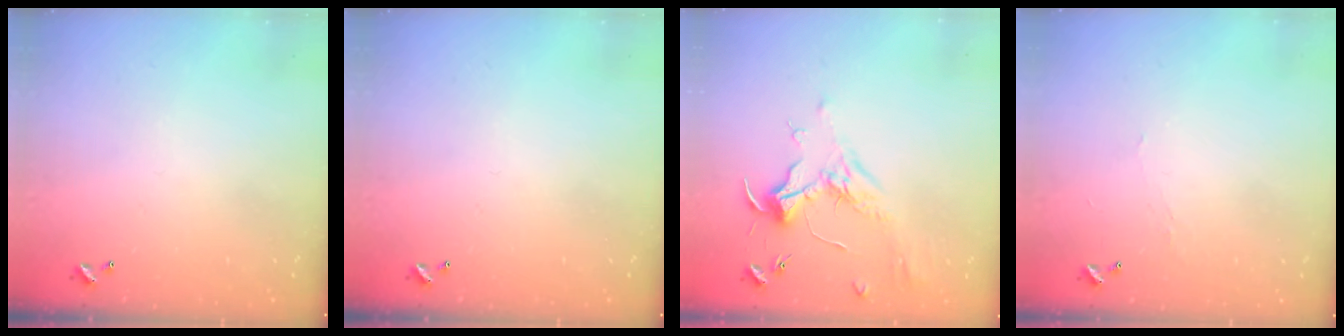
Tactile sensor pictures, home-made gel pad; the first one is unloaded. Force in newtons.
{"total": 0.0}
{"total": 2.0, "press": 1.9, "slide": 0.6}
{"total": 0.8, "press": 0.7, "slide": 0.4}